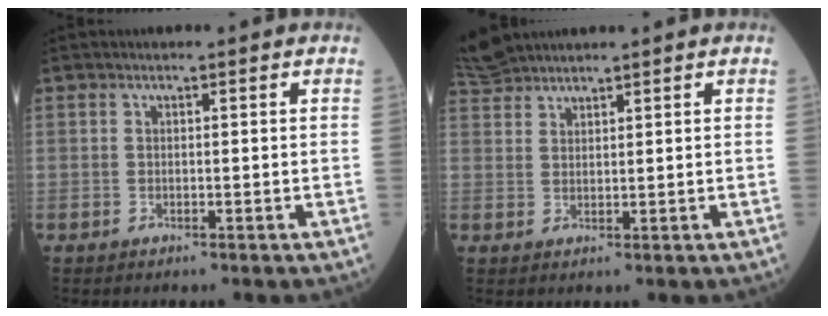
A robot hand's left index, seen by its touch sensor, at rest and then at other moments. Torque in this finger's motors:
{"motor_torque": [0.57, -1.57, 0.02, 0.04]}